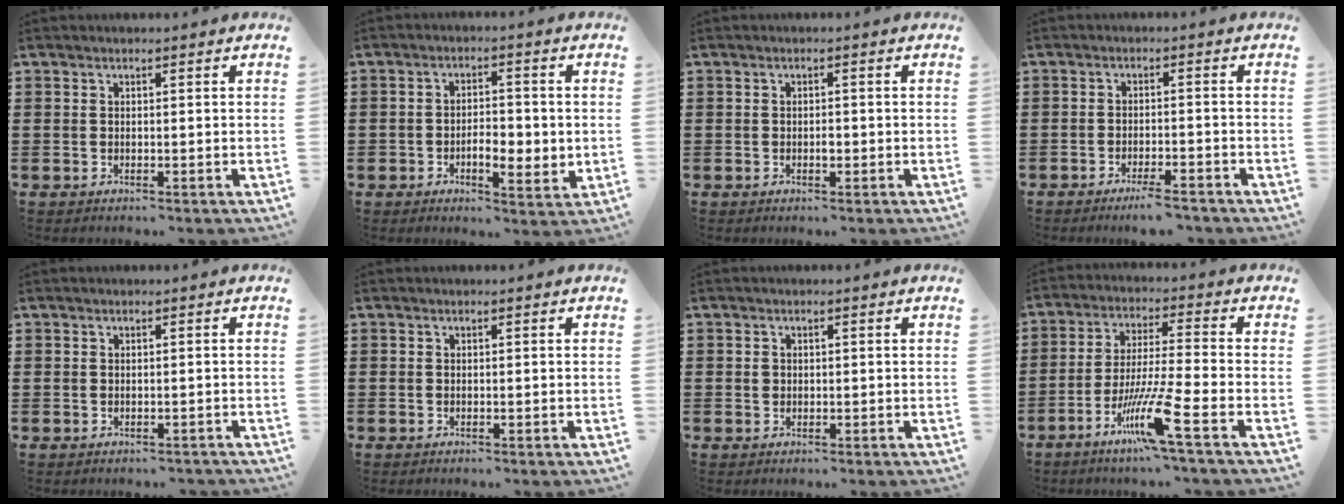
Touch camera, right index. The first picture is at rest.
{"total": 4.8, "force": [-1.2, 2.8, 3.7], "torque": [-0.063, 0.004, -0.026]}
{"total": 1.2, "force": [-0.3, 0.5, 1.0], "torque": [-0.019, -0.001, -0.006]}
{"total": 3.3, "force": [-2.8, 0.1, 1.8], "torque": [-0.037, -0.004, -0.056]}
{"total": 0.6, "force": [-0.3, 0.6, 0.0], "torque": [-0.003, 0.002, -0.007]}
{"total": 0.0}
{"total": 0.8, "force": [0.2, 0.8, 0.3], "torque": [-0.007, 0.005, 0.003]}
{"total": 10.2, "force": [-5.7, 0.0, 8.4], "torque": [-0.171, -0.008, -0.110]}